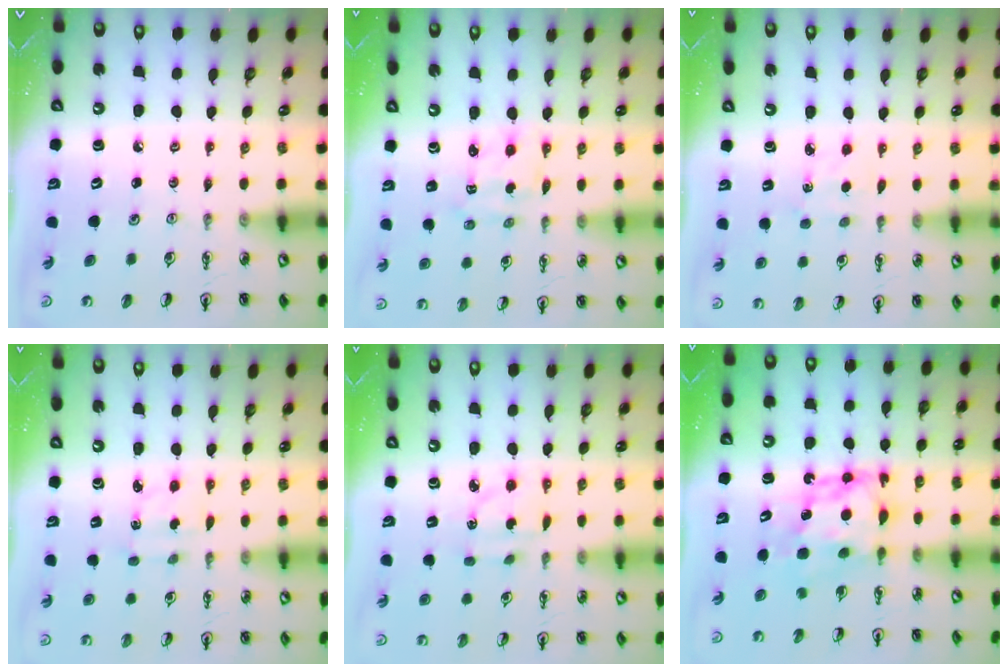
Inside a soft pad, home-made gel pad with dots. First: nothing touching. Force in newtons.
{"total": 1.9, "press": 1.9, "slide": 0.4}
{"total": 2.2, "press": 2.2, "slide": 0.3}
{"total": 2.1, "press": 2.0, "slide": 0.6}
{"total": 3.5, "press": 3.4, "slide": 0.6}
{"total": 7.2, "press": 7.2, "slide": 0.6}